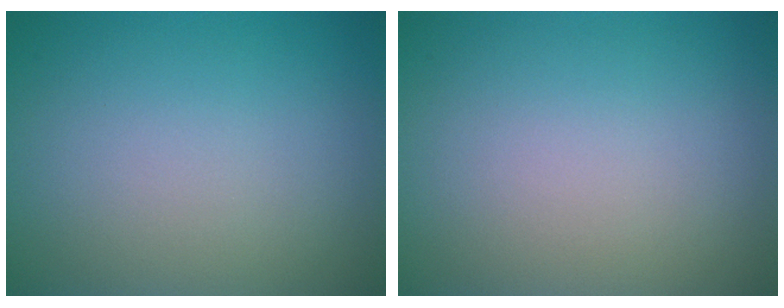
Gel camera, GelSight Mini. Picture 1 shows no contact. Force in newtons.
{"total": 0.0}